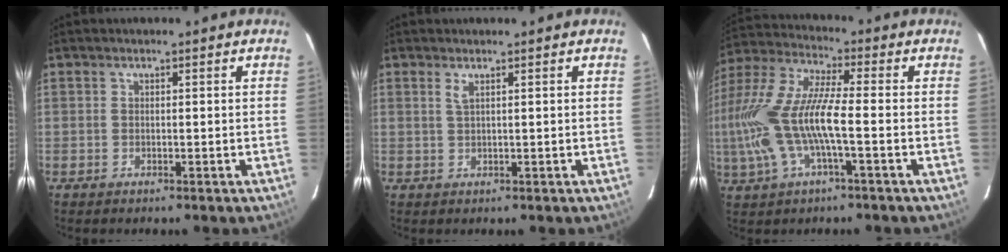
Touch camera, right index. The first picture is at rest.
{"total": 1.2, "force": [0.6, -0.1, 1.0], "torque": [-0.020, 0.001, 0.012]}
{"total": 16.8, "force": [-3.0, 3.9, 16.1], "torque": [-0.321, -0.007, -0.058]}